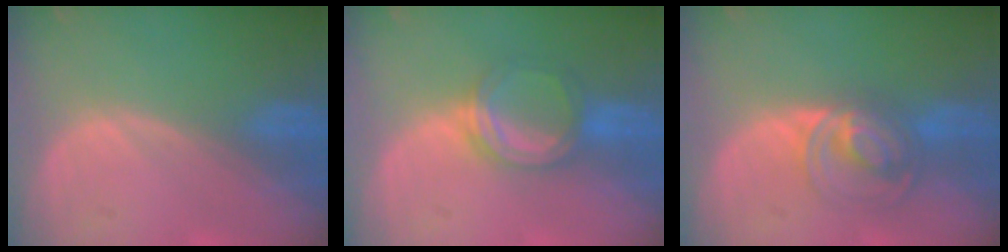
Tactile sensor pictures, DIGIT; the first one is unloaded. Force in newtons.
{"total": 5.1, "press": 5.1, "slide": 0.3}
{"total": 7.2, "press": 6.1, "slide": 3.9}